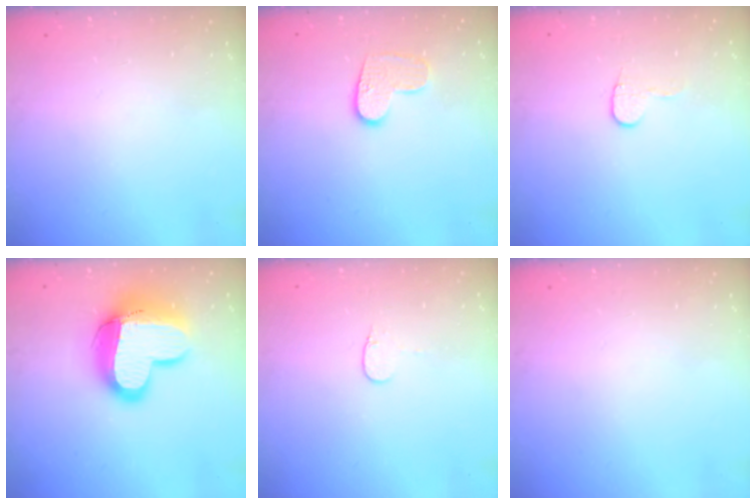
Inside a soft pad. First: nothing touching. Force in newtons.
{"total": 8.0, "press": 8.0, "slide": 0.3}
{"total": 5.7, "press": 5.7, "slide": 0.5}
{"total": 16.3, "press": 16.2, "slide": 1.4}
{"total": 3.4, "press": 3.3, "slide": 0.4}
{"total": 0.0}